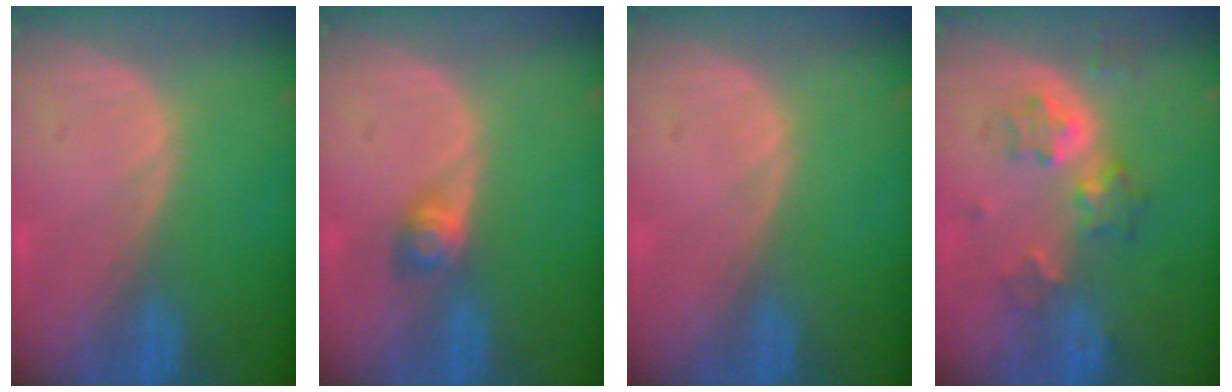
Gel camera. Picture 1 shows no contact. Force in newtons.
{"total": 2.8, "press": 2.6, "slide": 1.2}
{"total": 0.0}
{"total": 6.6, "press": 5.7, "slide": 3.2}